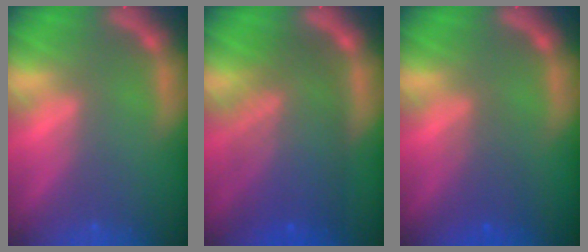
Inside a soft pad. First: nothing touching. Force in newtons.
{"total": 9.1}
{"total": 2.5}